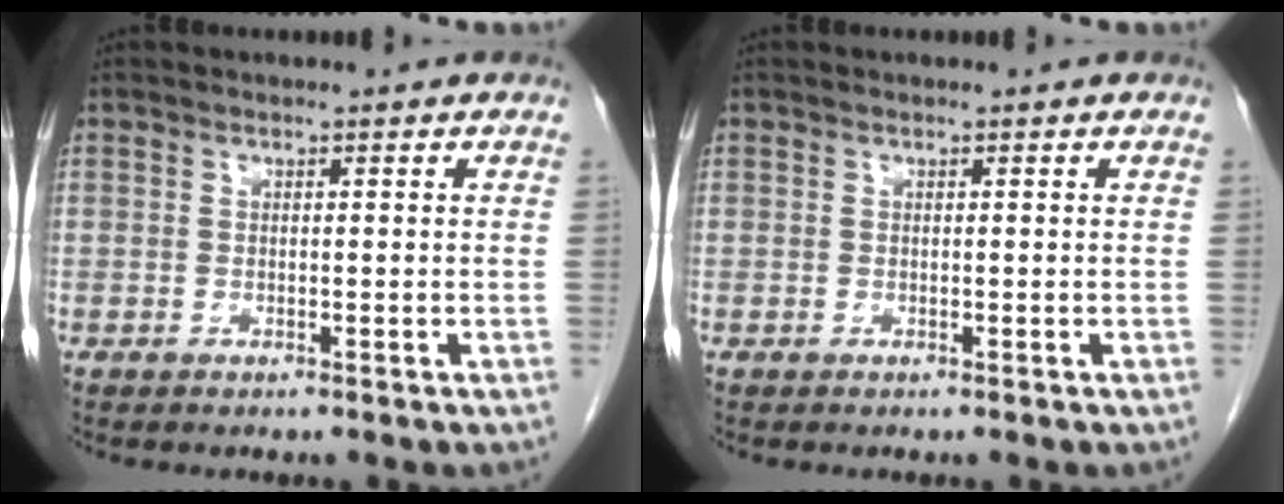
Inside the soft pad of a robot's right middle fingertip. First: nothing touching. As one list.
[{"total": 0.0}]